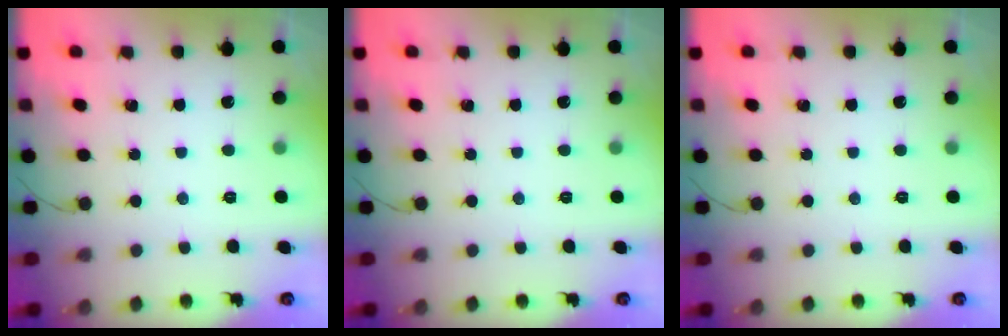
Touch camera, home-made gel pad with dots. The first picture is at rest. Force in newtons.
{"total": 0.0}
{"total": 0.0}